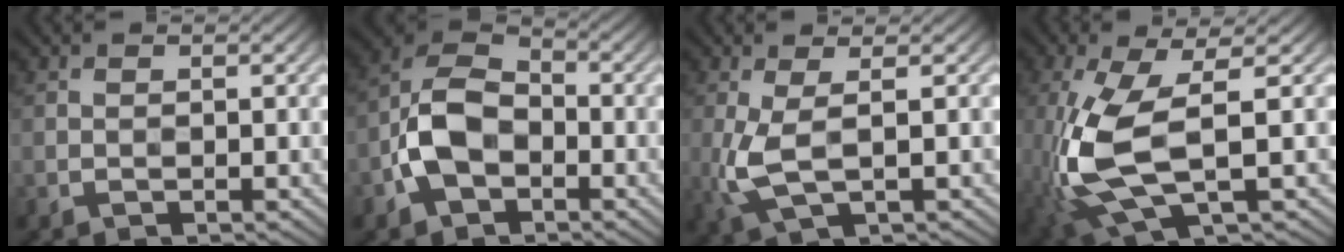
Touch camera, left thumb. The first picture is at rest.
{"total": 8.2, "force": [-2.8, 5.3, 5.7], "torque": [-0.121, 0.009, -0.066]}
{"total": 5.0, "force": [-0.1, 1.7, 4.7], "torque": [-0.121, -0.003, -0.002]}
{"total": 10.2, "force": [-1.0, 3.7, 9.5], "torque": [-0.229, -0.009, -0.016]}